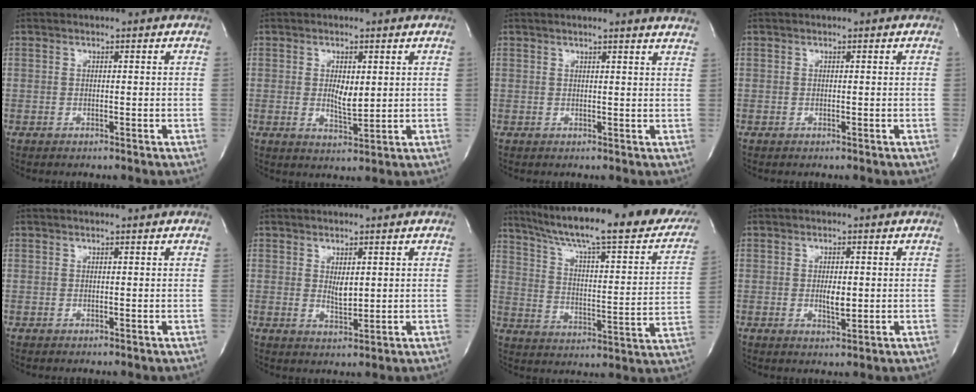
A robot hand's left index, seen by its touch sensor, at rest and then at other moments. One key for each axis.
{"total": 3.8, "fx": 0.6, "fy": 1.4, "fz": 3.5, "tx": -0.062, "ty": -0.007, "tz": 0.015}
{"total": 6.8, "fx": 6.4, "fy": -0.6, "fz": 2.2, "tx": -0.024, "ty": -0.015, "tz": 0.048}
{"total": 0.0}
{"total": 0.6, "fx": 0.6, "fy": 0.0, "fz": 0.1, "tx": -0.004, "ty": 0.002, "tz": 0.008}
{"total": 2.5, "fx": 0.8, "fy": 1.0, "fz": 2.2, "tx": -0.043, "ty": -0.007, "tz": 0.020}
{"total": 30.2, "fx": 24.1, "fy": 4.6, "fz": 17.6, "tx": -0.266, "ty": -0.031, "tz": 0.315}
{"total": 2.8, "fx": 0.0, "fy": 1.0, "fz": 2.6, "tx": -0.046, "ty": -0.003, "tz": 0.002}